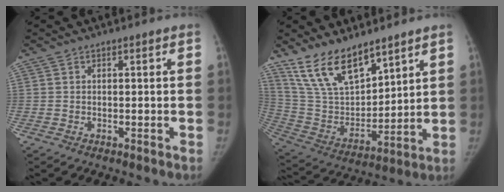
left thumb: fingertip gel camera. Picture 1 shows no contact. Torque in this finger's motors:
{"motor_torque": [0.89, 0.62, 1.24, -1.53, 0.12]}